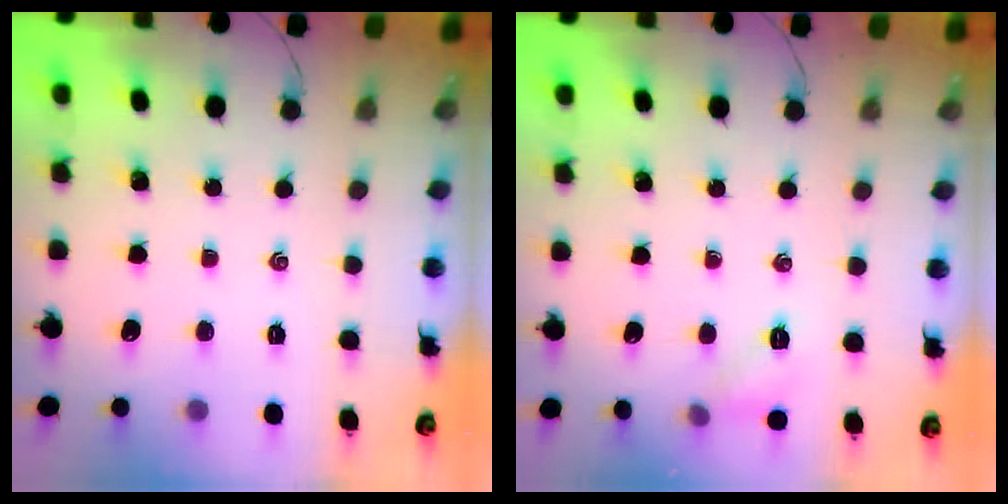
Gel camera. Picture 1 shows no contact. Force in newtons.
{"total": 6.4, "press": 6.2, "slide": 1.7}